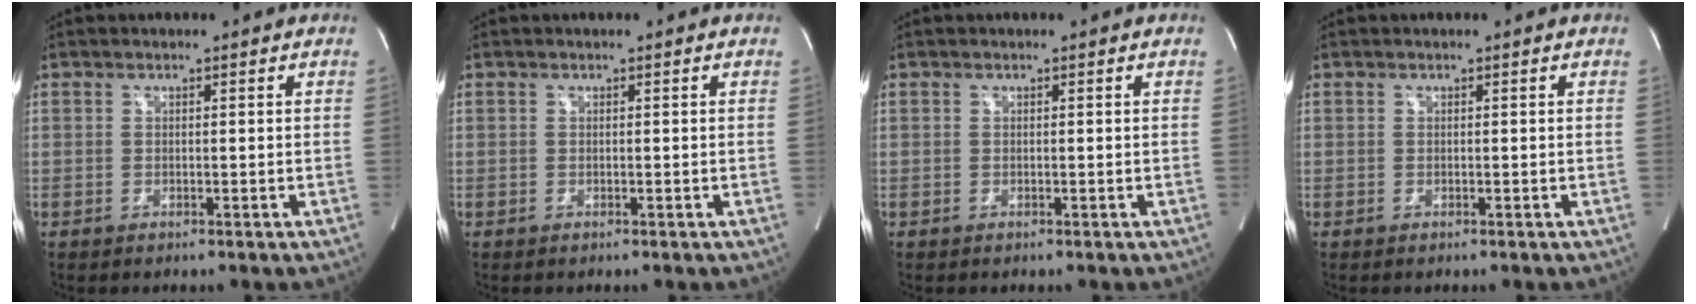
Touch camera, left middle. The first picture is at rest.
{"total": 0.0}
{"total": 0.0}
{"total": 0.0}